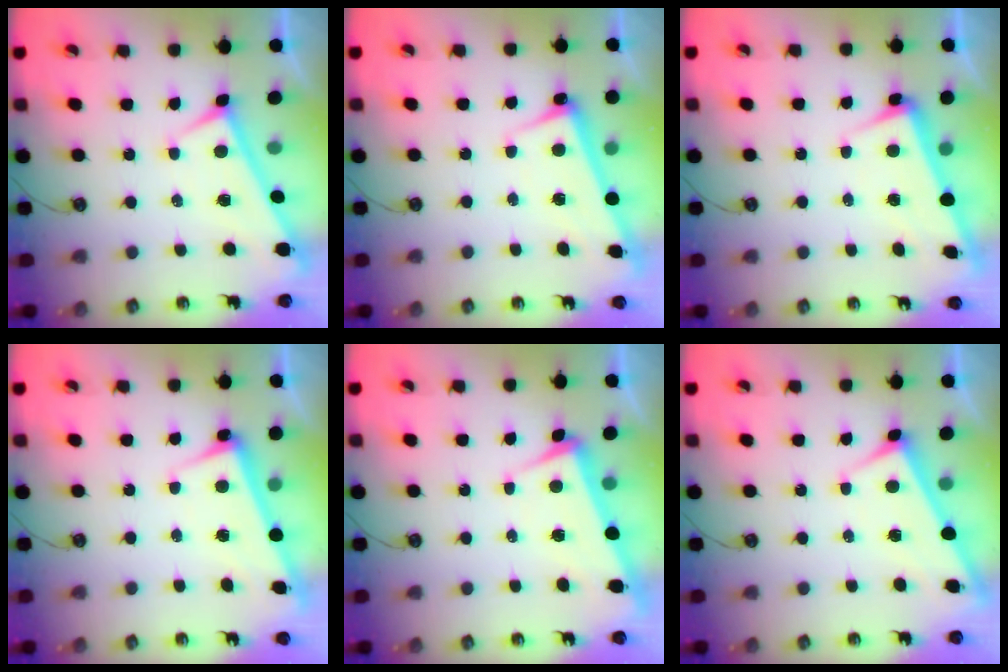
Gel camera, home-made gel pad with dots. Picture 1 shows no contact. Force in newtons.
{"total": 2.6, "press": 2.6, "slide": 0.5}
{"total": 3.0, "press": 2.9, "slide": 0.8}
{"total": 2.6, "press": 2.5, "slide": 0.6}
{"total": 3.8, "press": 3.5, "slide": 1.5}
{"total": 3.1, "press": 3.1, "slide": 0.1}